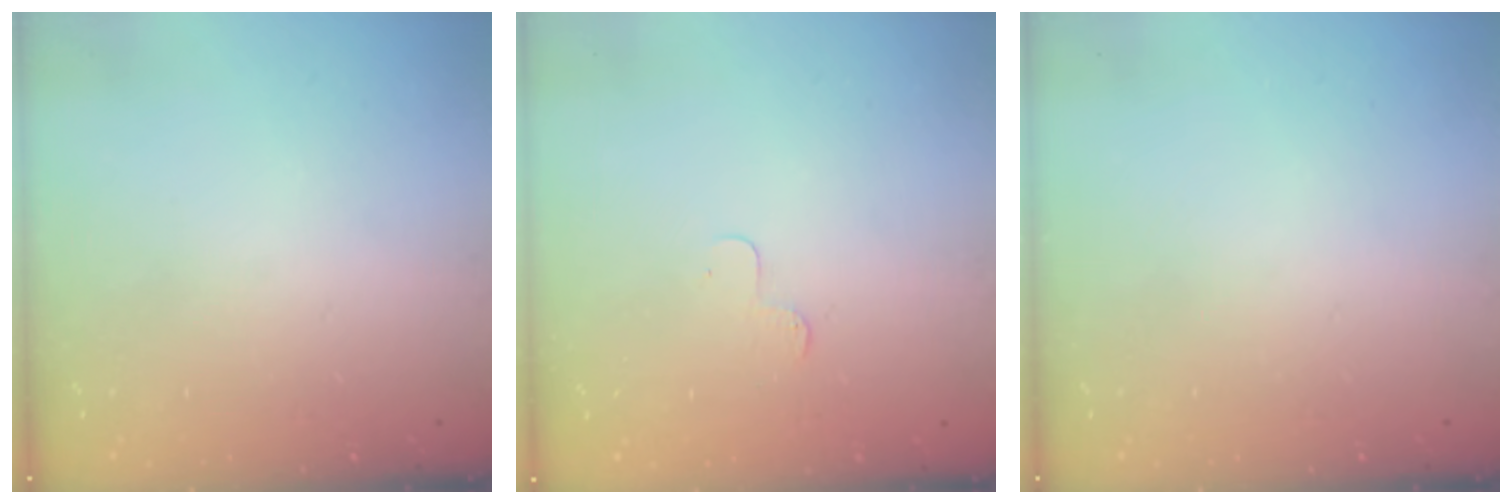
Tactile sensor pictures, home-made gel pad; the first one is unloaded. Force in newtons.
{"total": 3.6, "press": 3.6, "slide": 0.4}
{"total": 0.0}